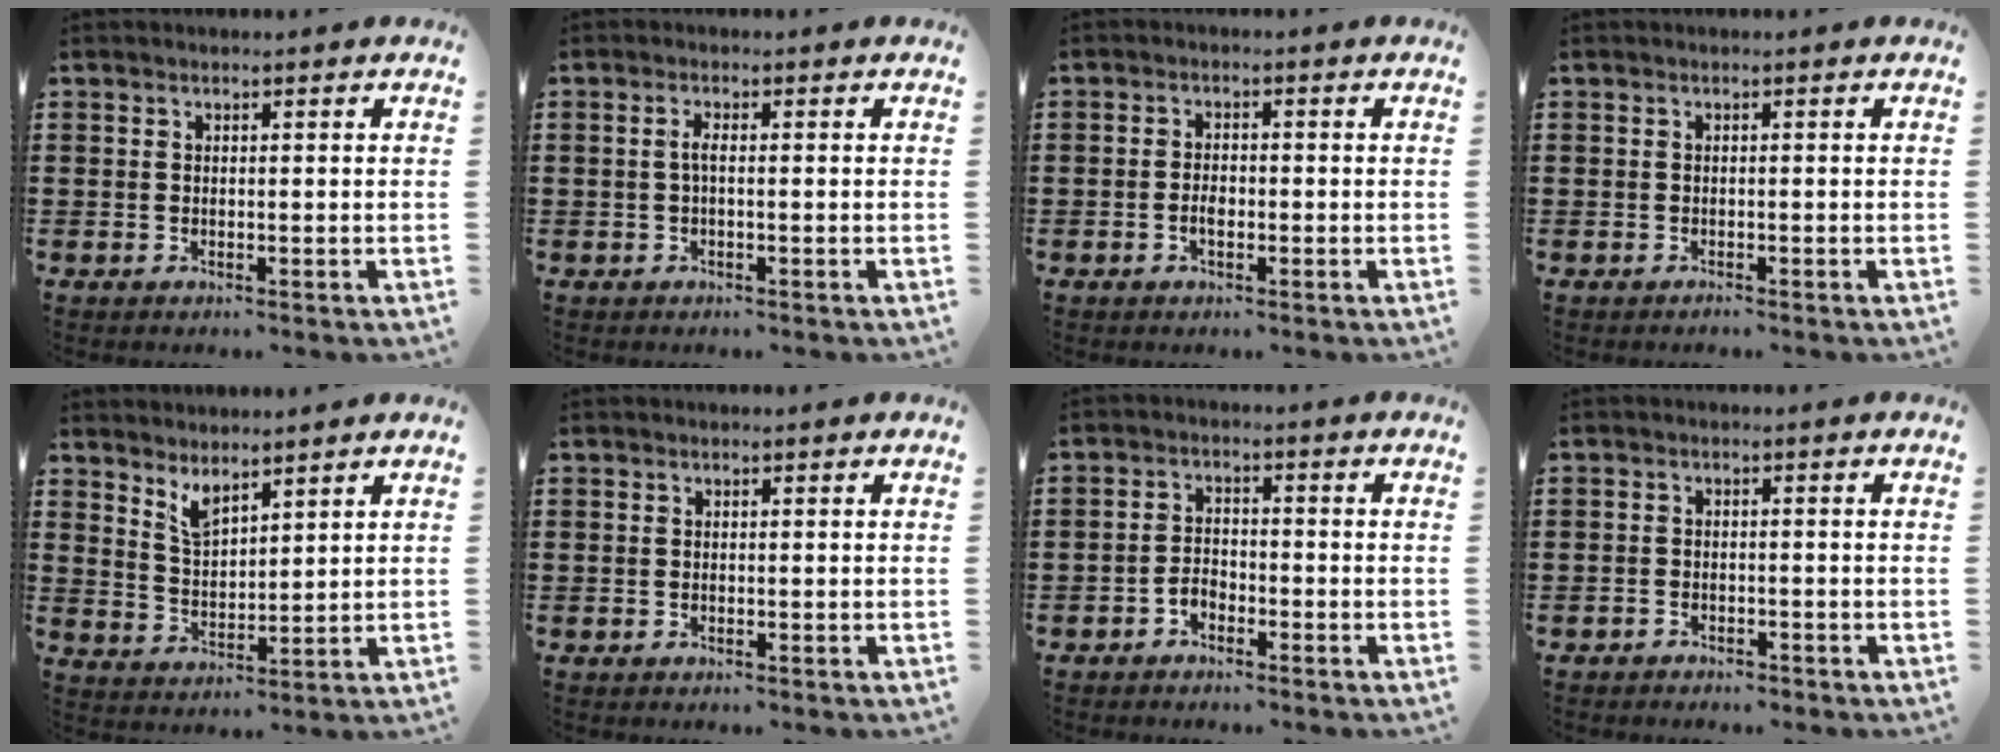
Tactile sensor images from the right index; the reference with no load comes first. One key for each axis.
{"total": 1.7, "fx": -0.3, "fy": 0.3, "fz": 1.6, "tx": -0.039, "ty": -0.002, "tz": -0.009}
{"total": 2.1, "fx": -0.7, "fy": 0.9, "fz": 1.8, "tx": -0.043, "ty": -0.004, "tz": -0.014}
{"total": 0.6, "fx": -0.6, "fy": -0.1, "fz": 0.1, "tx": -0.002, "ty": -0.003, "tz": -0.012}
{"total": 3.8, "fx": 3.4, "fy": 1.0, "fz": 1.3, "tx": -0.036, "ty": -0.005, "tz": 0.063}
{"total": 0.0}
{"total": 2.2, "fx": -1.7, "fy": 1.1, "fz": 0.9, "tx": -0.022, "ty": 0.003, "tz": -0.037}
{"total": 1.4, "fx": -1.4, "fy": 0.5, "fz": 0.0, "tx": -0.006, "ty": 0.004, "tz": -0.030}